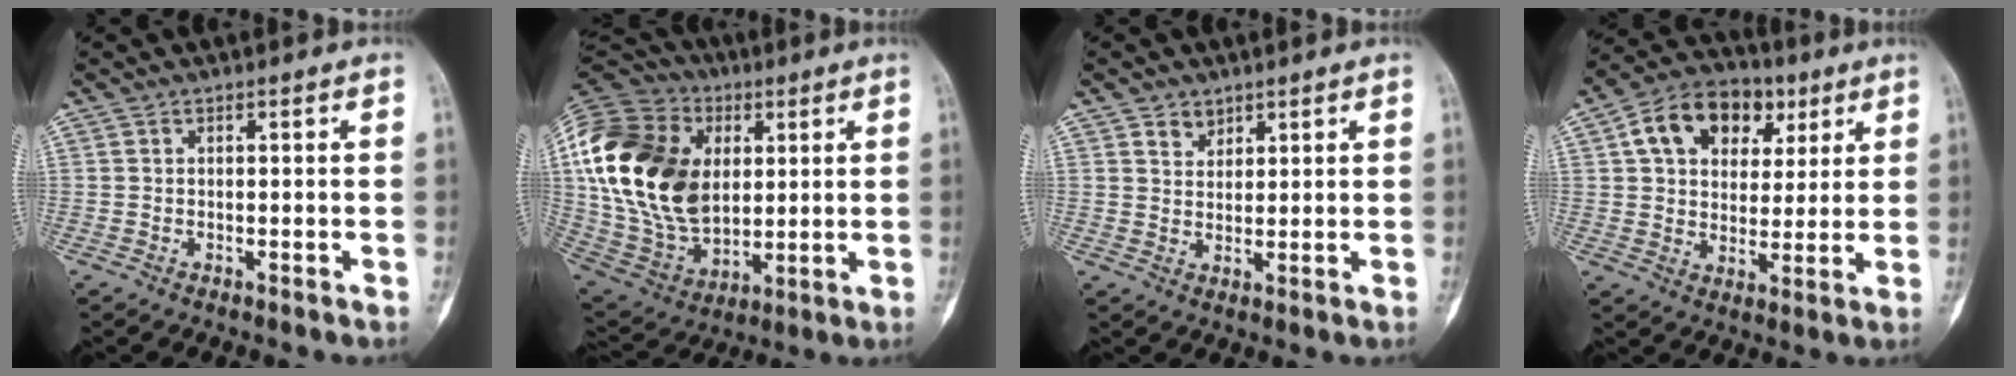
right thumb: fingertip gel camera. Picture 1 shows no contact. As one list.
[{"total": 28.6, "force": [4.8, 19.9, 20.0], "torque": [-0.395, -0.001, 0.097]}, {"total": 3.1, "force": [2.1, 2.2, 0.6], "torque": [0.006, -0.015, 0.038]}, {"total": 15.2, "force": [5.8, 10.9, 8.9], "torque": [-0.112, 0.003, 0.090]}]